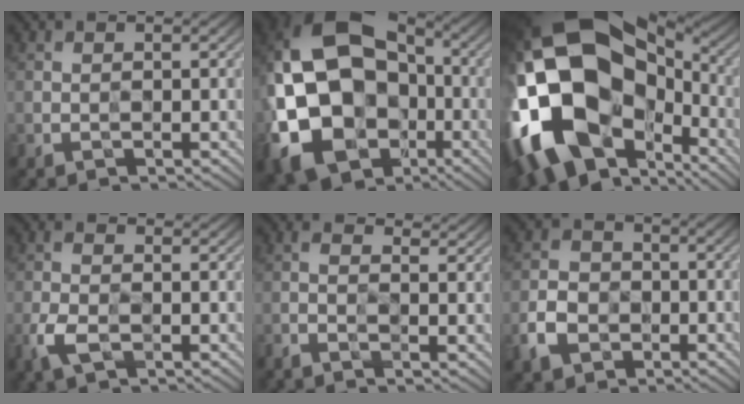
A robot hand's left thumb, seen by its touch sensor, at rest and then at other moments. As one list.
[{"total": 20.9, "force": [-3.5, 16.0, 13.0], "torque": [-0.311, -0.030, -0.044]}, {"total": 22.4, "force": [-1.9, 15.1, 16.4], "torque": [-0.361, -0.027, -0.016]}, {"total": 4.0, "force": [-1.2, 2.1, 3.2], "torque": [-0.087, -0.006, -0.034]}, {"total": 2.1, "force": [0.5, 0.7, 1.9], "torque": [-0.049, -0.001, 0.001]}, {"total": 5.0, "force": [-2.0, 3.9, 2.3], "torque": [-0.058, -0.007, -0.049]}]